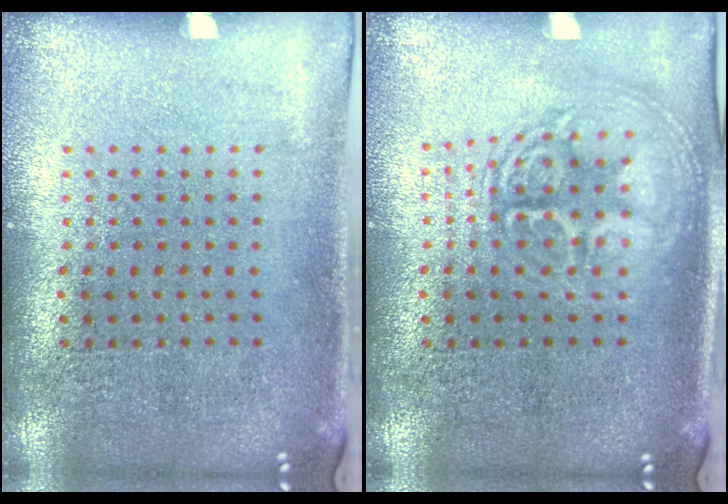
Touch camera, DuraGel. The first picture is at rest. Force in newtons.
{"total": 2.8, "press": 2.8, "slide": 0.4}